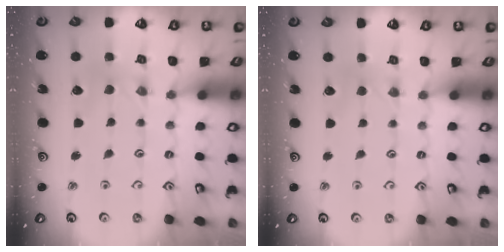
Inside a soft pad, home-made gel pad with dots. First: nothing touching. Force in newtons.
{"total": 1.8, "press": 1.8, "slide": 0.3}